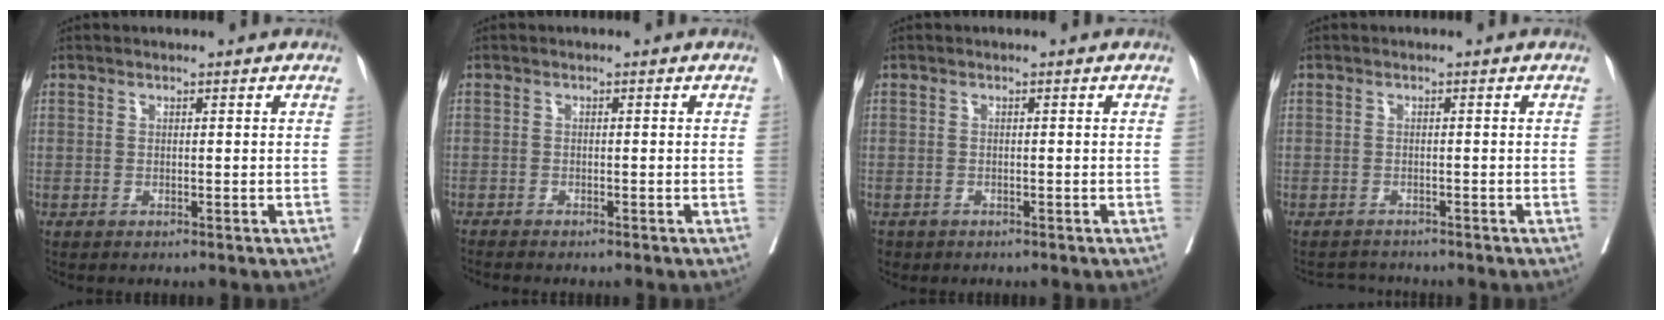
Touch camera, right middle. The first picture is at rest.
{"total": 1.6, "force": [-1.5, -0.1, 0.4], "torque": [-0.008, -0.002, -0.027]}
{"total": 1.6, "force": [-1.2, 1.1, 0.2], "torque": [-0.006, 0.001, -0.018]}
{"total": 2.1, "force": [-1.9, 0.3, -0.6], "torque": [0.014, -0.009, -0.031]}